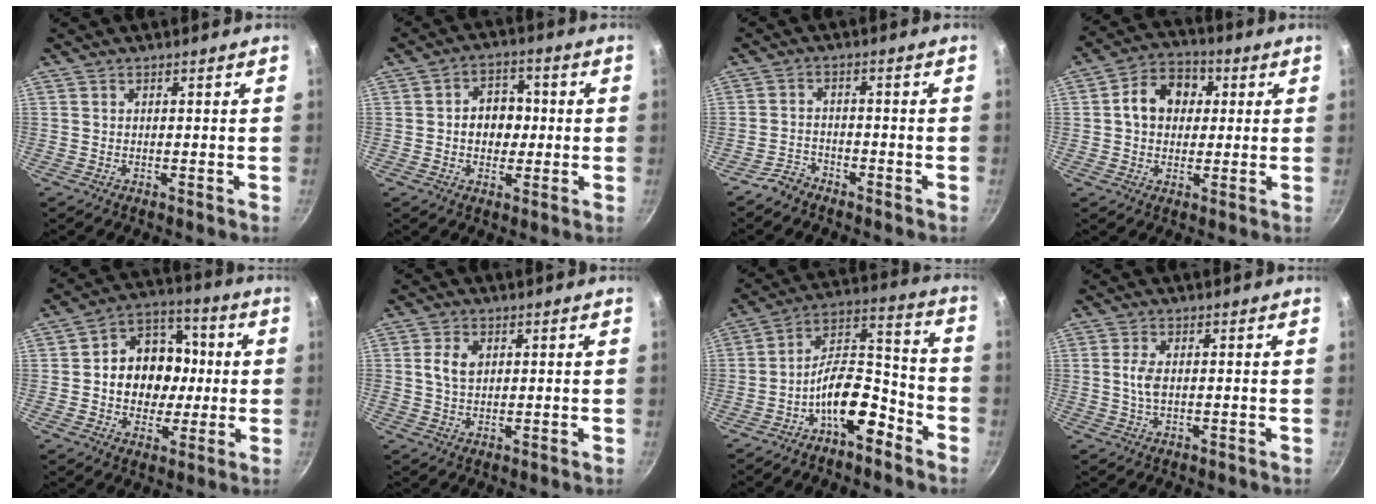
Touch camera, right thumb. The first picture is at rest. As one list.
[{"total": 7.6, "force": [0.0, 6.0, 4.6], "torque": [-0.031, 0.013, -0.007]}, {"total": 3.4, "force": [-2.9, 1.6, 0.6], "torque": [-0.005, 0.034, -0.054]}, {"total": 10.1, "force": [1.7, 8.0, 5.9], "torque": [-0.063, 0.018, 0.012]}, {"total": 14.8, "force": [0.2, 12.1, 8.5], "torque": [-0.092, 0.022, -0.006]}, {"total": 4.4, "force": [1.1, 3.0, 3.0], "torque": [-0.047, 0.001, 0.018]}, {"total": 12.7, "force": [-7.0, 5.9, 8.8], "torque": [-0.118, 0.084, -0.125]}, {"total": 3.2, "force": [0.1, 1.6, 2.8], "torque": [-0.059, 0.001, 0.000]}]